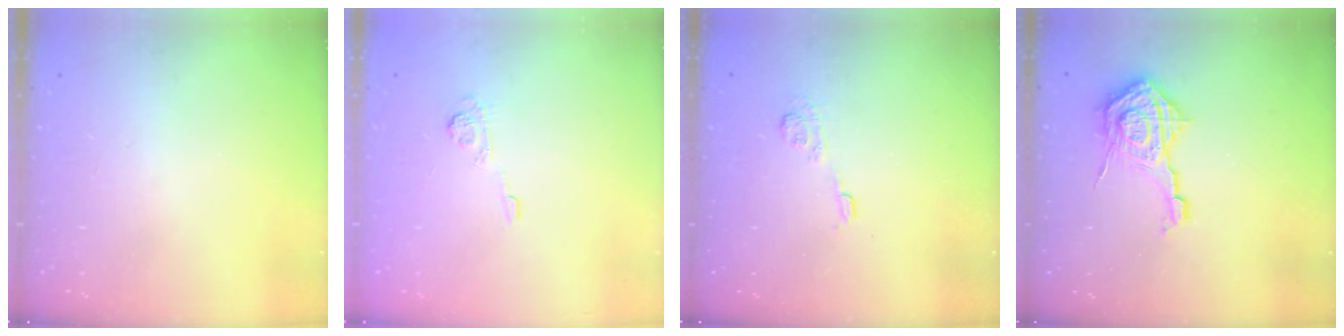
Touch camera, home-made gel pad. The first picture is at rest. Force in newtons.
{"total": 4.5, "press": 4.2, "slide": 1.6}
{"total": 5.2, "press": 5.1, "slide": 0.9}
{"total": 13.6, "press": 13.5, "slide": 1.4}